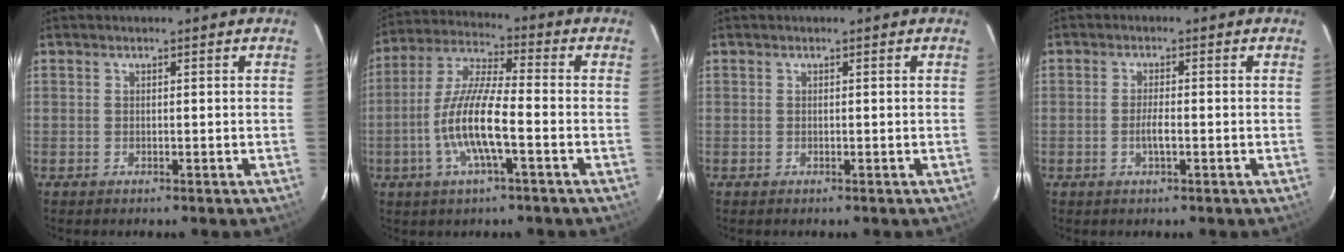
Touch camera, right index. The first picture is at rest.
{"total": 12.0, "force": [-3.7, 1.9, 11.3], "torque": [-0.236, -0.002, -0.073]}
{"total": 0.0}
{"total": 2.5, "force": [-0.8, 0.2, 2.3], "torque": [-0.046, -0.002, -0.015]}